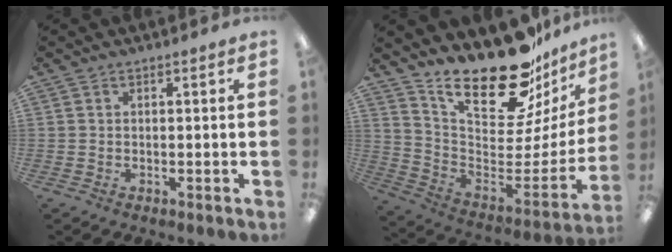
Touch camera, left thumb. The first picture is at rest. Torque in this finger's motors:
{"motor_torque": [0.52, 0.24, 1.03, -1.74, 0.10]}